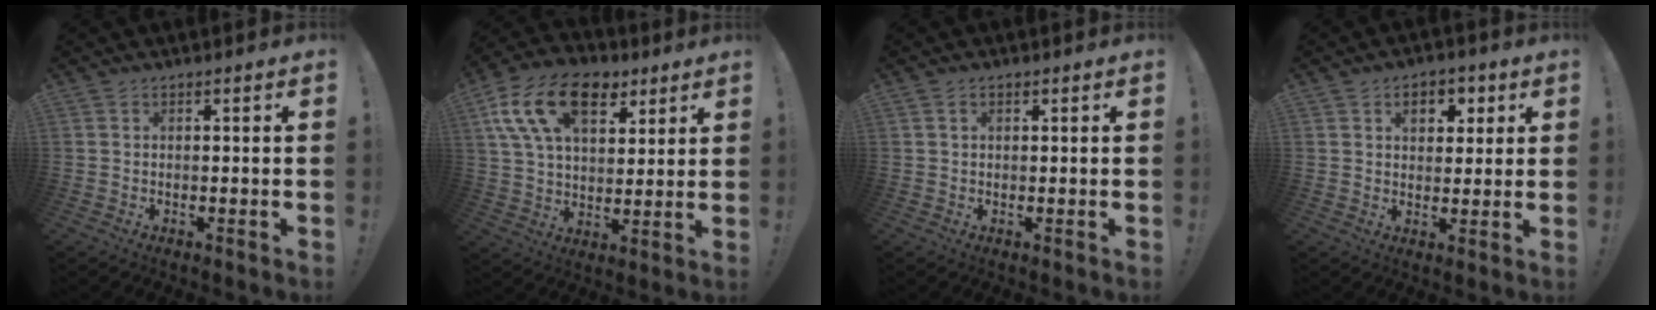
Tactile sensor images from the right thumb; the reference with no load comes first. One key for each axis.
{"total": 19.2, "fx": 9.1, "fy": 11.7, "fz": 12.2, "tx": -0.217, "ty": -0.032, "tz": 0.167}
{"total": 1.0, "fx": 0.4, "fy": 0.6, "fz": 0.7, "tx": -0.014, "ty": 0.003, "tz": 0.006}
{"total": 7.1, "fx": 2.6, "fy": 5.2, "fz": 4.0, "tx": -0.040, "ty": -0.003, "tz": 0.041}